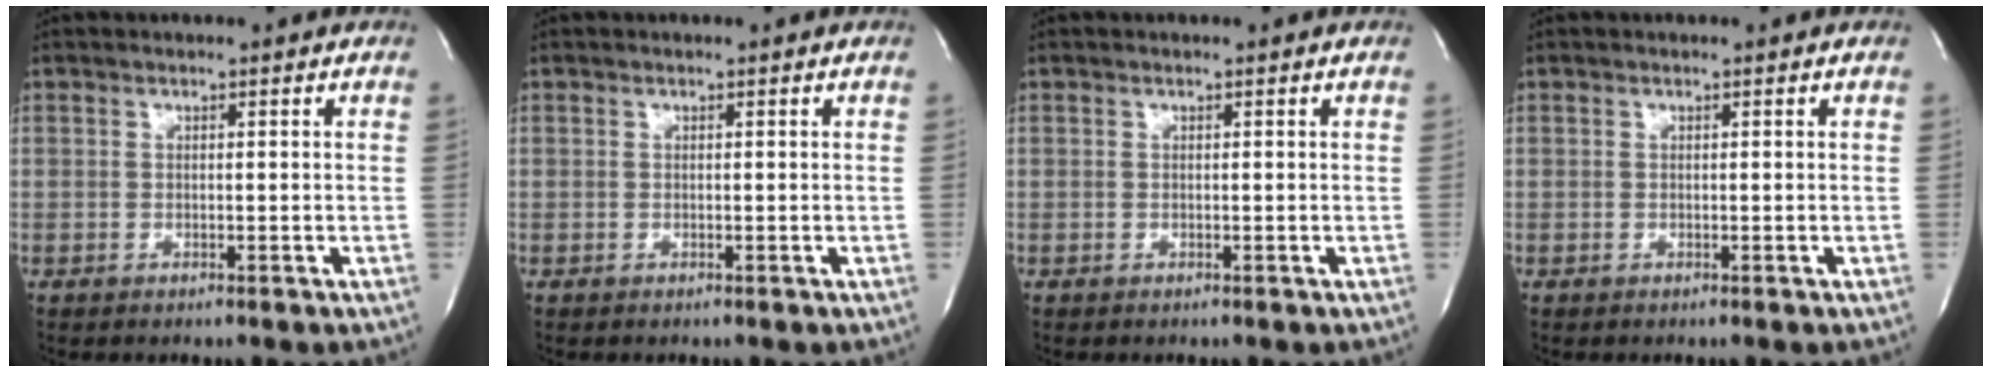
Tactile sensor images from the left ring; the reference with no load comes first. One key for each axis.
{"total": 0.0}
{"total": 0.0}
{"total": 0.0}